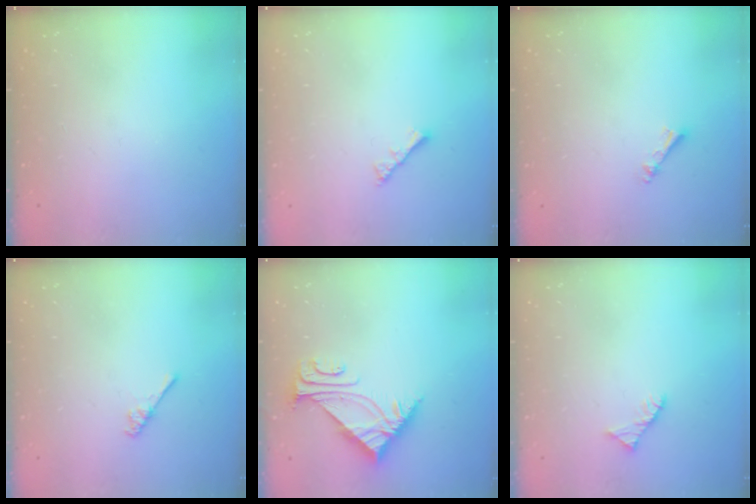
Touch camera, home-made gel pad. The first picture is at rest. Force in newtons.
{"total": 2.8, "press": 2.8, "slide": 0.6}
{"total": 3.6, "press": 3.6, "slide": 0.3}
{"total": 2.6, "press": 2.6, "slide": 0.3}
{"total": 4.9, "press": 4.8, "slide": 0.8}
{"total": 3.0, "press": 3.0, "slide": 0.5}